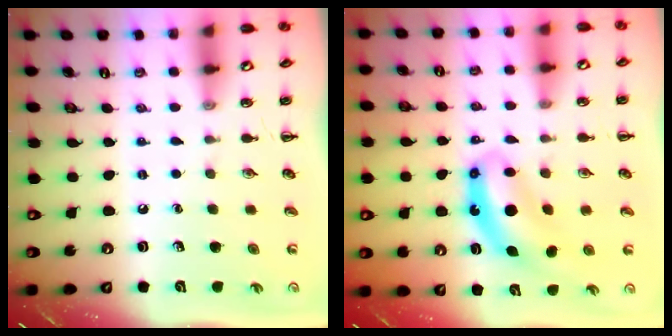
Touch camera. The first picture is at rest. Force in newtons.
{"total": 9.4, "press": 9.3, "slide": 1.8}